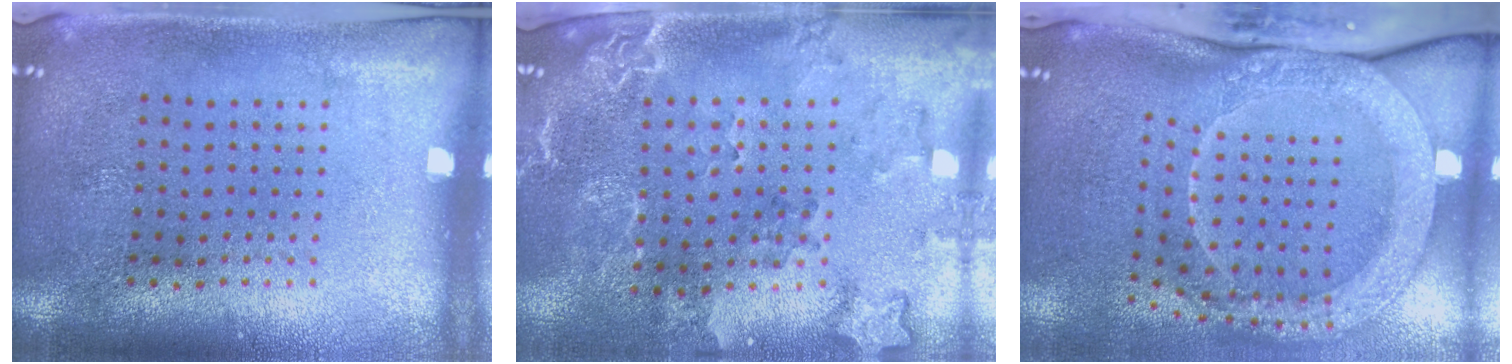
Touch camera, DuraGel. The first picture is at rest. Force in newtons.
{"total": 2.0, "press": 1.9, "slide": 0.7}
{"total": 2.7, "press": 2.3, "slide": 1.5}